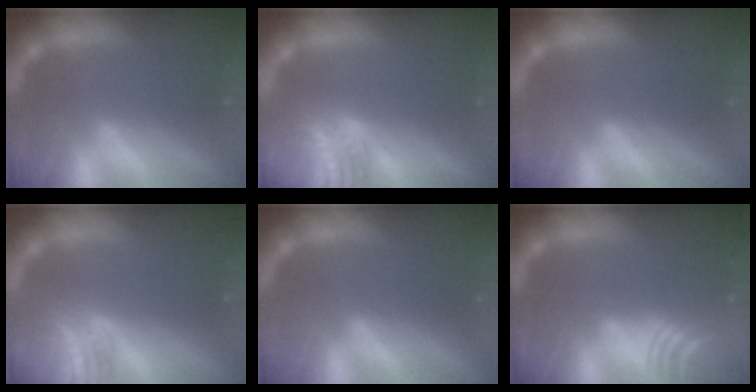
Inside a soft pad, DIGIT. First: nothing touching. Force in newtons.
{"total": 8.1}
{"total": 0.0}
{"total": 6.1}
{"total": 0.0}
{"total": 10.1}